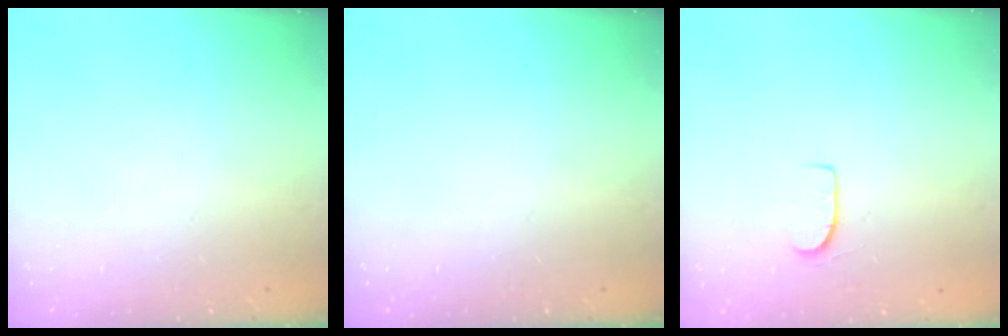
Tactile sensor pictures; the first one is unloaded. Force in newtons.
{"total": 0.0}
{"total": 6.1, "press": 6.1, "slide": 0.5}